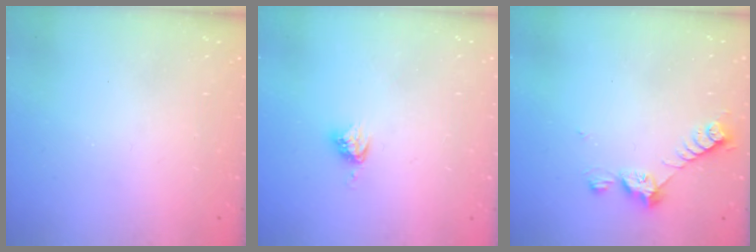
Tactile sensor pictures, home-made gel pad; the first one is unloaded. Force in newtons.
{"total": 4.9, "press": 4.8, "slide": 0.4}
{"total": 6.5, "press": 6.5, "slide": 0.7}